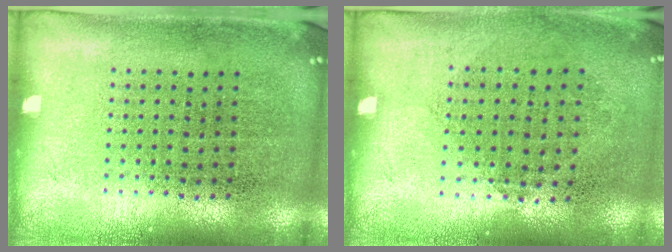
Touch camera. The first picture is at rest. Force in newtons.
{"total": 0.9, "press": 0.8, "slide": 0.4}